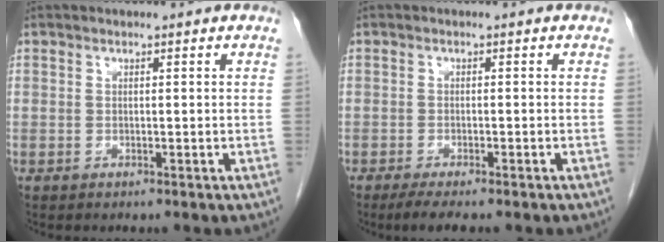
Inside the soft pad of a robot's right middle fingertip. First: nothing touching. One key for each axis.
{"total": 4.1, "fx": -3.1, "fy": 0.5, "fz": 2.7, "tx": -0.043, "ty": -0.011, "tz": -0.046}